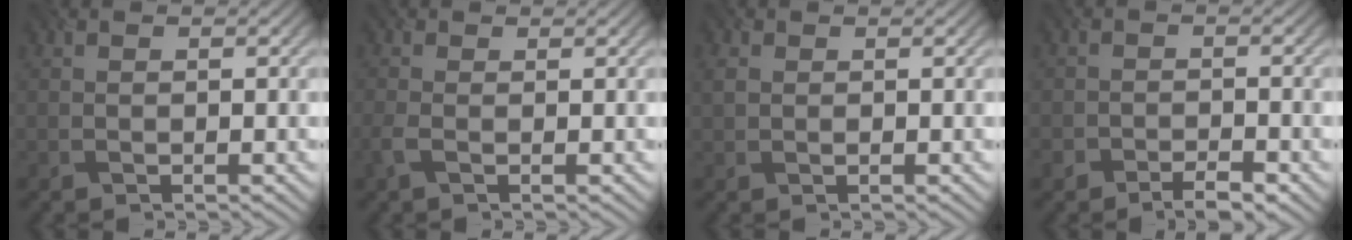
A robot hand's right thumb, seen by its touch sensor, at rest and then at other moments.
{"total": 1.8, "force": [-0.6, 1.0, 1.4], "torque": [-0.042, -0.006, -0.019]}
{"total": 1.2, "force": [0.8, 0.8, 0.4], "torque": [-0.020, 0.001, 0.012]}
{"total": 2.8, "force": [-2.2, 1.3, 1.1], "torque": [-0.015, -0.004, -0.043]}